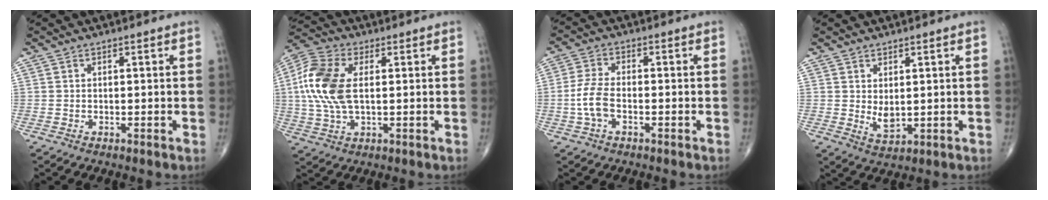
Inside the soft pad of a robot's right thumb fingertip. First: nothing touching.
{"total": 13.2, "force": [1.6, 7.3, 10.9], "torque": [-0.248, 0.013, 0.028]}
{"total": 5.8, "force": [-1.5, 3.0, 4.7], "torque": [-0.108, 0.017, -0.032]}
{"total": 3.6, "force": [0.6, 1.9, 3.0], "torque": [-0.044, -0.015, 0.018]}